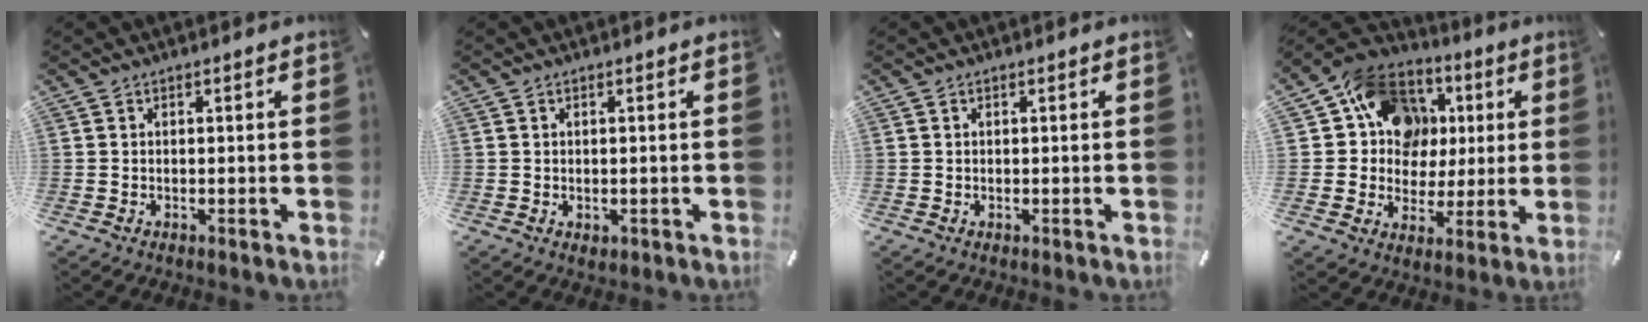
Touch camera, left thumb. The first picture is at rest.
{"total": 0.9, "force": [0.0, 0.8, 0.4], "torque": [-0.008, 0.004, 0.000]}
{"total": 0.0}
{"total": 14.7, "force": [3.8, 13.2, 5.4], "torque": [-0.092, -0.011, 0.078]}